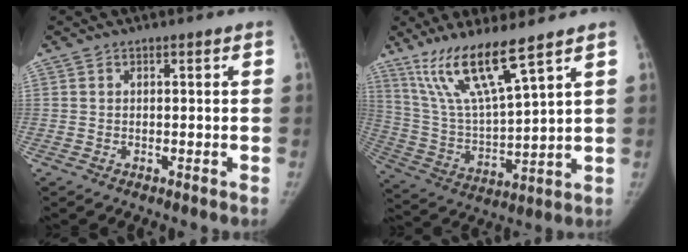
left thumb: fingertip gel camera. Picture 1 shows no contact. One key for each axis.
{"total": 14.4, "fx": 9.9, "fy": 1.6, "fz": 10.4, "tx": -0.200, "ty": -0.053, "tz": 0.208}